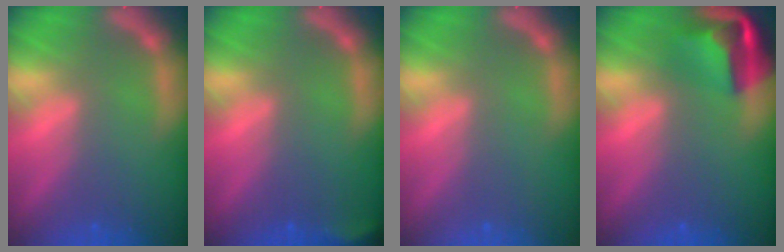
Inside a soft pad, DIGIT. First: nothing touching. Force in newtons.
{"total": 2.4}
{"total": 0.0}
{"total": 6.4}